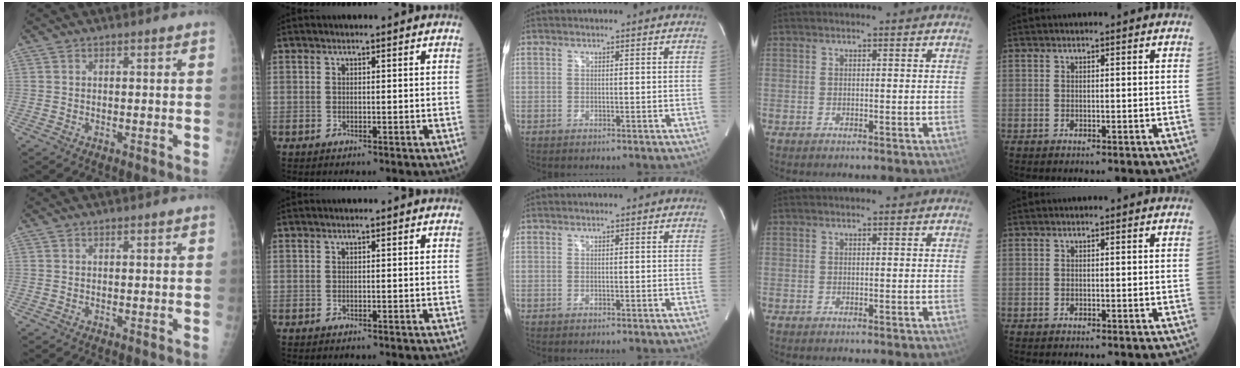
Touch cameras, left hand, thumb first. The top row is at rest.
{}